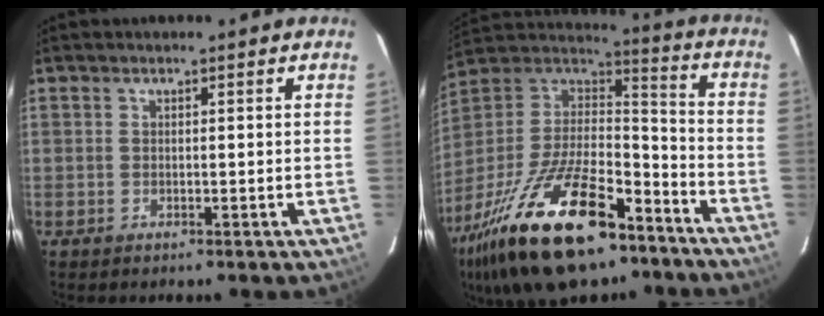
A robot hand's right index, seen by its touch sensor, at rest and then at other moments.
{"total": 30.5, "force": [-19.0, 12.5, 20.4], "torque": [-0.404, -0.028, -0.308]}